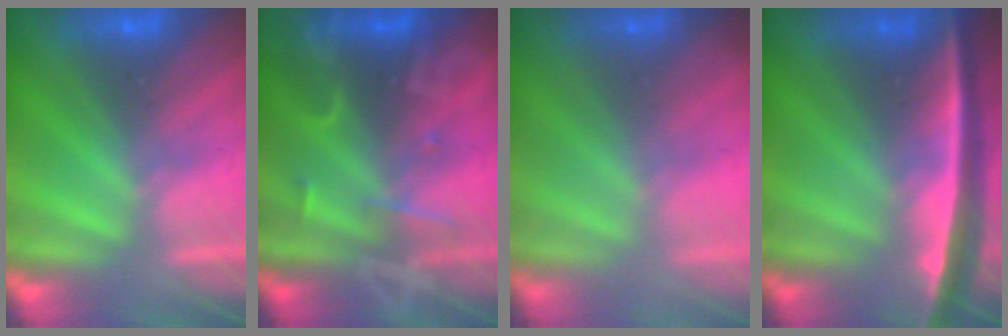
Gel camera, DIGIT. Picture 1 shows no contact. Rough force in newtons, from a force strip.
{"total": 2.4}
{"total": 1.1}
{"total": 8.0}